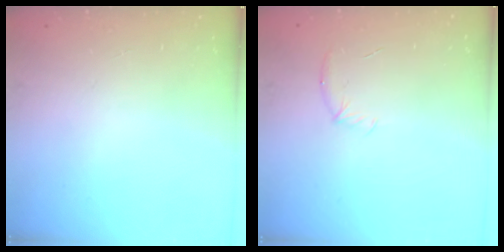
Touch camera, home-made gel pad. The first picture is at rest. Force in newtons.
{"total": 5.5, "press": 5.3, "slide": 1.4}